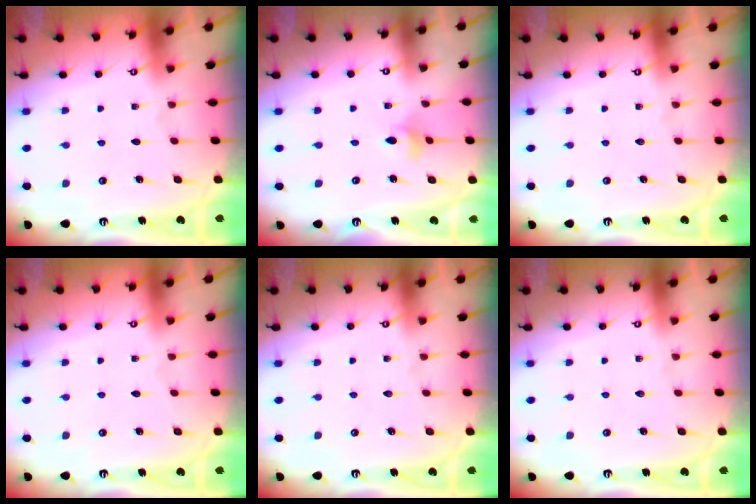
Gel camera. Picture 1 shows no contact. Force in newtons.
{"total": 3.6, "press": 3.6, "slide": 0.5}
{"total": 0.0}
{"total": 0.0}
{"total": 0.0}
{"total": 0.0}